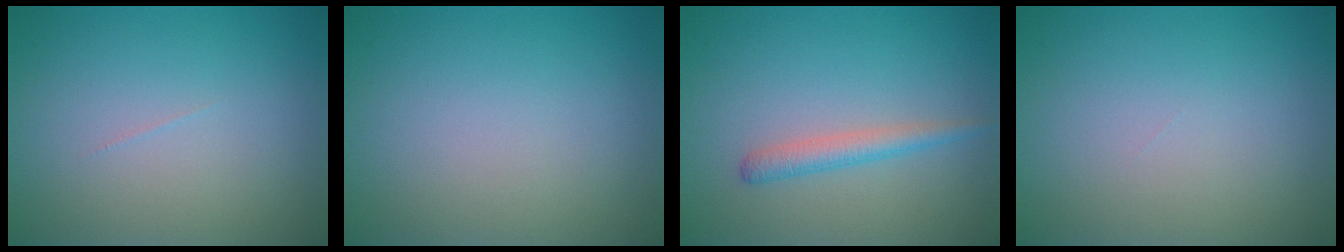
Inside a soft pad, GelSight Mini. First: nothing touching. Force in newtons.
{"total": 0.0}
{"total": 1.9, "press": 1.9, "slide": 0.1}
{"total": 0.0}